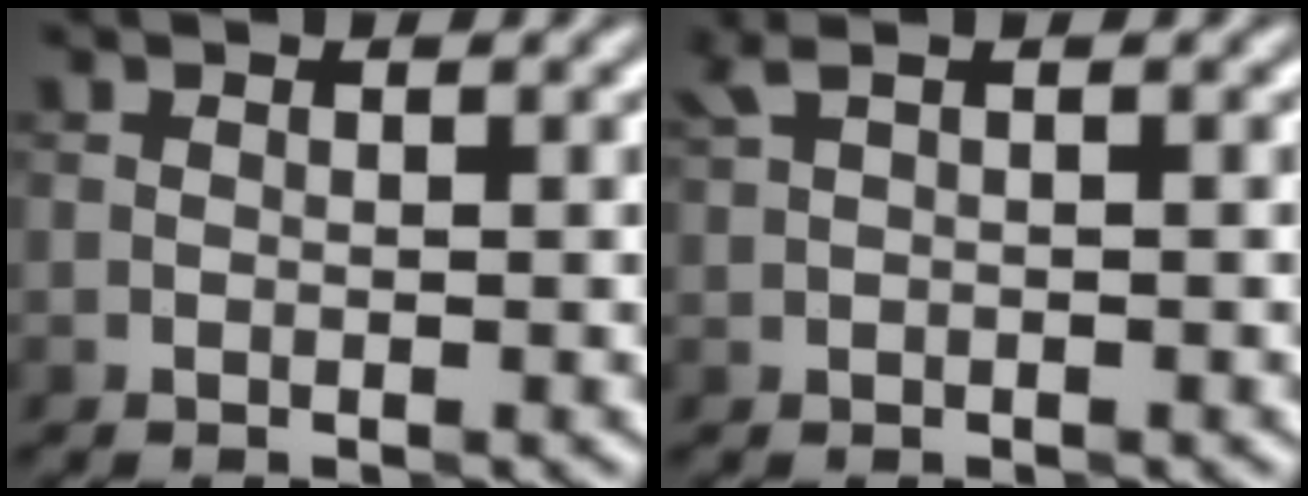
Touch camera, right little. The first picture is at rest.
{"total": 1.1, "force": [0.5, 0.2, 0.9], "torque": [-0.020, 0.005, 0.009]}